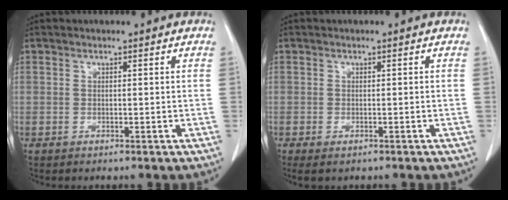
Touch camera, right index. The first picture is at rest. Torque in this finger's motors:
{"motor_torque": [0.01, -0.04, 0.15, 0.04]}